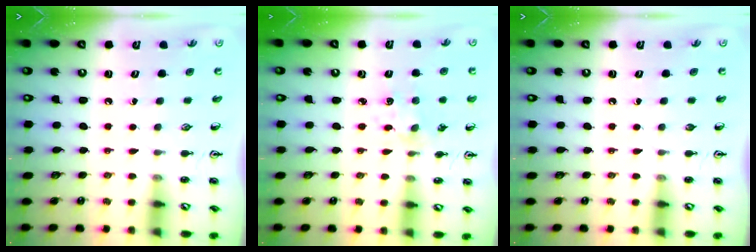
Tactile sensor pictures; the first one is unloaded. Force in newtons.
{"total": 3.0, "press": 3.0, "slide": 0.2}
{"total": 0.0}